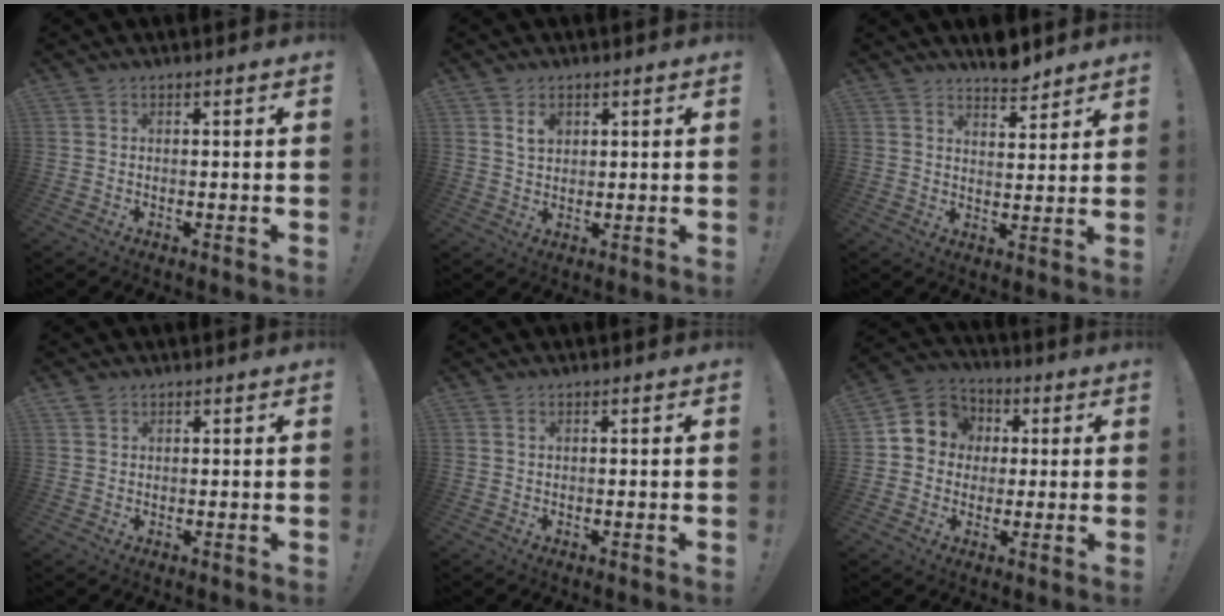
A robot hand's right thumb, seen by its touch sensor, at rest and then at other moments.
{"total": 3.9, "force": [1.9, 2.7, 2.1], "torque": [-0.026, -0.006, 0.032]}
{"total": 6.0, "force": [5.6, 1.3, 1.8], "torque": [-0.011, -0.045, 0.097]}
{"total": 1.3, "force": [1.1, 0.8, 0.2], "torque": [0.003, -0.006, 0.019]}
{"total": 0.6, "force": [0.5, 0.2, 0.3], "torque": [-0.007, 0.001, 0.010]}
{"total": 9.3, "force": [1.0, 8.8, 2.9], "torque": [-0.039, 0.008, 0.026]}